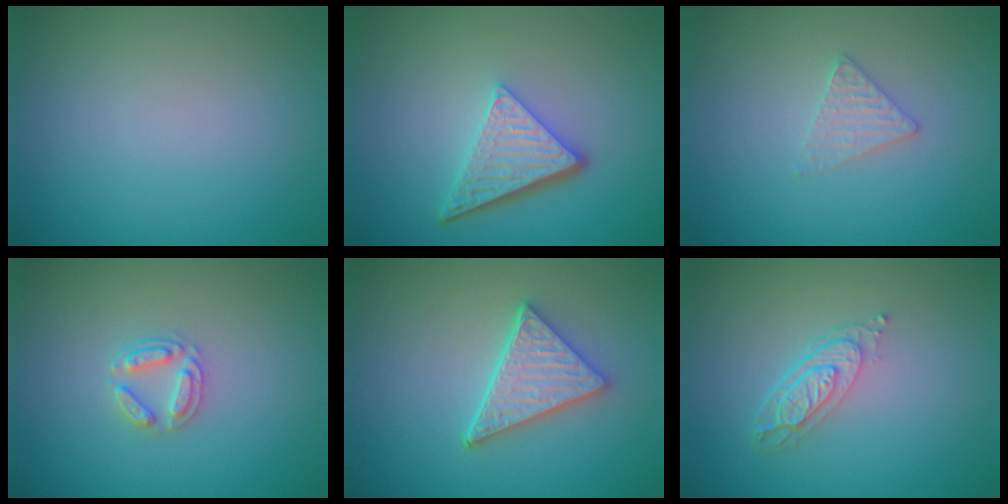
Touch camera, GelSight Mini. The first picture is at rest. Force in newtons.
{"total": 4.9, "press": 3.5, "slide": 3.4}
{"total": 1.6, "press": 1.6, "slide": 0.2}
{"total": 2.2, "press": 2.2, "slide": 0.3}
{"total": 4.6, "press": 3.7, "slide": 2.8}
{"total": 3.2, "press": 2.4, "slide": 2.2}